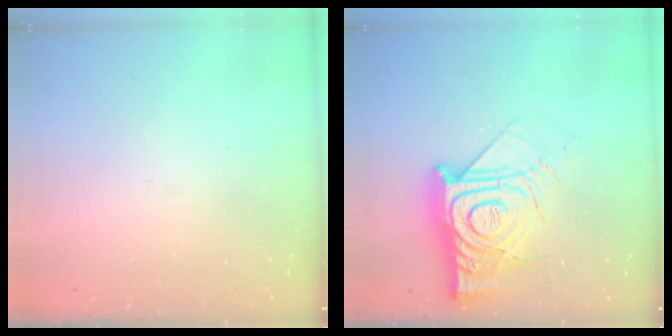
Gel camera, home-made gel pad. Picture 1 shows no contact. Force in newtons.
{"total": 17.1, "press": 17.0, "slide": 1.5}